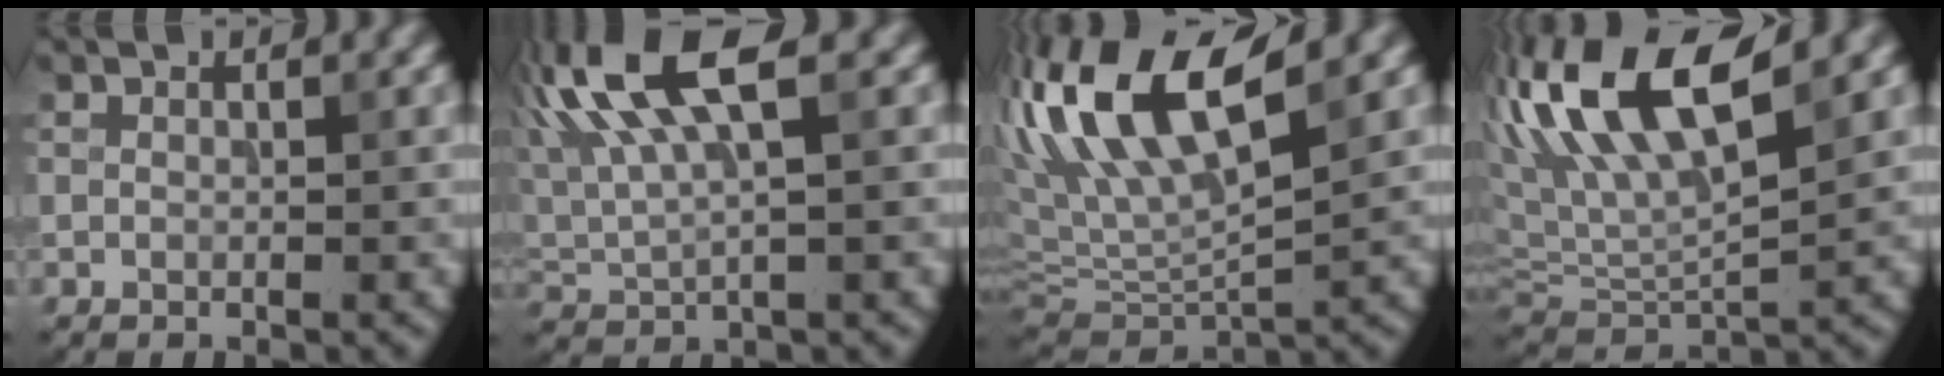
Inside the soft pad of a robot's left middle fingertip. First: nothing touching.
{"total": 8.7, "force": [3.7, 2.6, 7.5], "torque": [-0.157, 0.017, 0.067]}
{"total": 13.5, "force": [5.1, 4.1, 11.8], "torque": [-0.241, 0.022, 0.090]}
{"total": 12.6, "force": [5.2, 3.7, 10.8], "torque": [-0.214, 0.022, 0.091]}